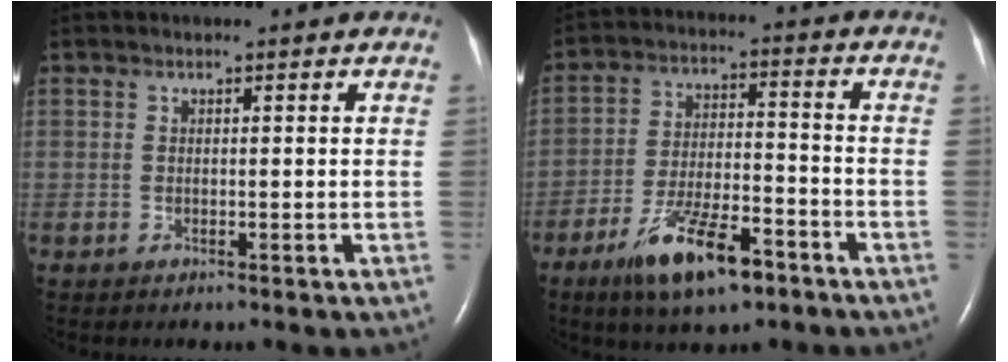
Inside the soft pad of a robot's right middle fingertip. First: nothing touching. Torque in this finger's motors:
{"motor_torque": [1.19, -0.95, 0.37, 0.11]}